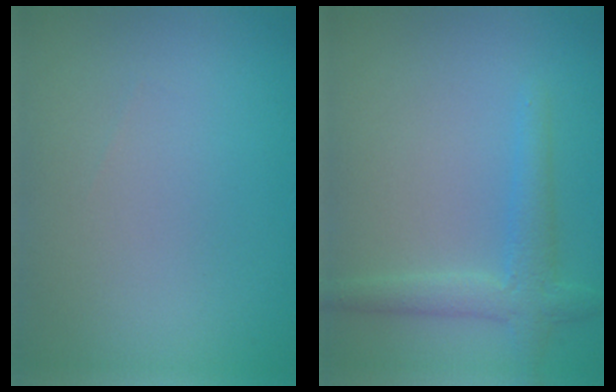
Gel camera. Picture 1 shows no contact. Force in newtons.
{"total": 2.7, "press": 2.7, "slide": 0.1}